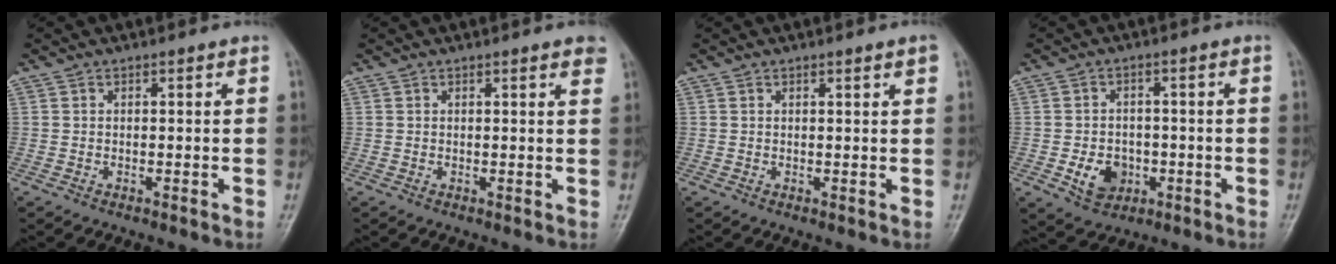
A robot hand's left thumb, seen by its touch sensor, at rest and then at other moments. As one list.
[{"total": 2.6, "force": [1.8, 0.5, 1.9], "torque": [-0.016, -0.001, 0.017]}, {"total": 1.5, "force": [0.9, 0.1, 1.1], "torque": [-0.017, -0.003, 0.011]}, {"total": 6.3, "force": [-2.0, 5.0, 3.3], "torque": [-0.035, 0.008, -0.028]}]